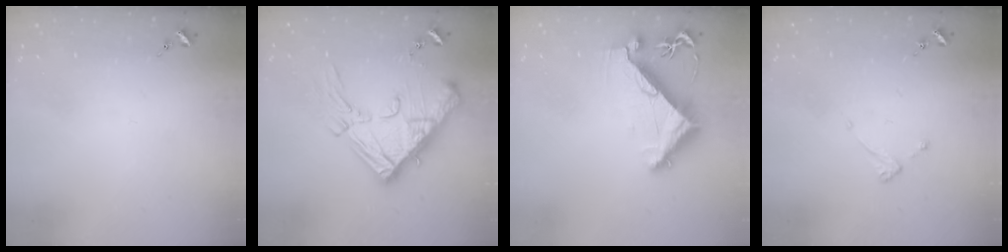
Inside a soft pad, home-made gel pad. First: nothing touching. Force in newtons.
{"total": 20.5, "press": 20.3, "slide": 2.3}
{"total": 7.9, "press": 7.8, "slide": 1.0}
{"total": 3.6, "press": 3.6, "slide": 0.4}